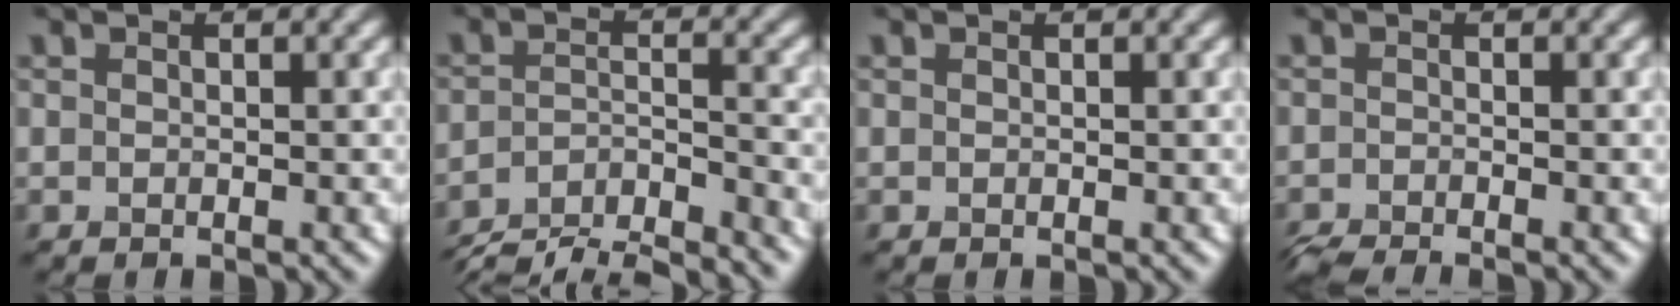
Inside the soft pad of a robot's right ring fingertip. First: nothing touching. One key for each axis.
{"total": 7.8, "fx": -7.1, "fy": 1.5, "fz": 2.7, "tx": -0.044, "ty": -0.011, "tz": -0.120}
{"total": 0.0}
{"total": 2.7, "fx": -2.5, "fy": 0.2, "fz": 1.0, "tx": -0.019, "ty": -0.011, "tz": -0.050}